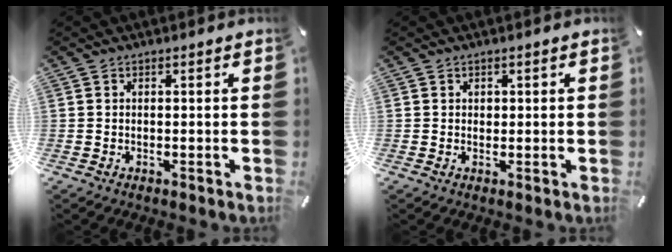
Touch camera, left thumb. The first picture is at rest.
{"total": 0.9, "force": [0.1, 0.8, 0.2], "torque": [0.003, 0.000, 0.000]}